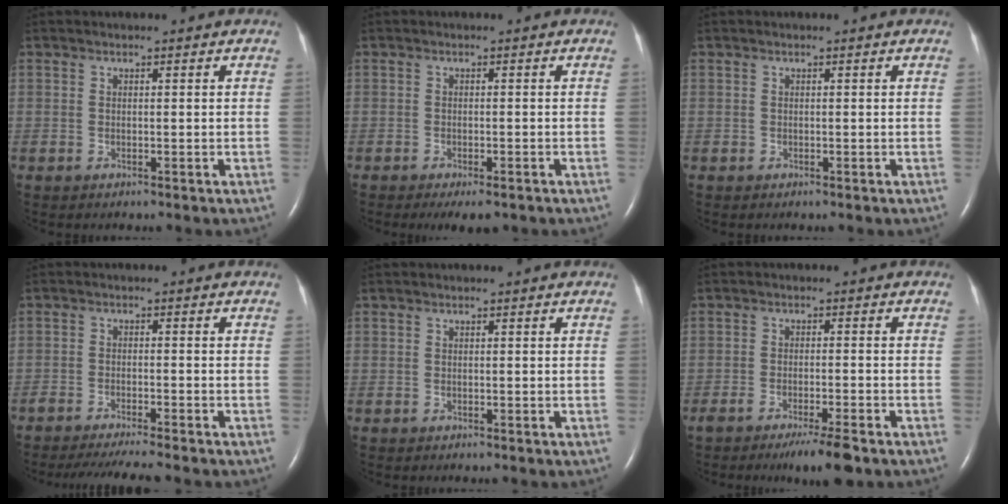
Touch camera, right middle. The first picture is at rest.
{"total": 3.8, "force": [-2.7, 1.2, 2.4], "torque": [-0.031, -0.006, -0.036]}
{"total": 0.0}
{"total": 7.3, "force": [-6.5, -0.1, 3.4], "torque": [-0.045, -0.017, -0.104]}
{"total": 0.0}
{"total": 5.8, "force": [-4.1, 0.2, 4.1], "torque": [-0.062, -0.013, -0.065]}